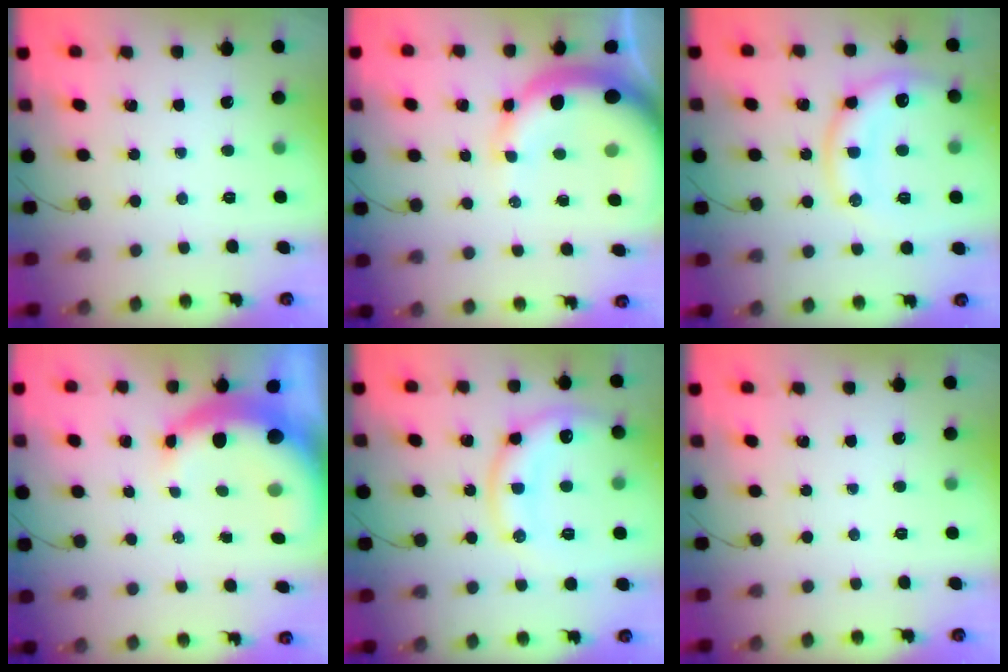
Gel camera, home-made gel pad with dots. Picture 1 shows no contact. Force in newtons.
{"total": 13.4, "press": 13.2, "slide": 2.8}
{"total": 16.3, "press": 16.2, "slide": 1.7}
{"total": 10.0, "press": 9.9, "slide": 1.8}
{"total": 16.3, "press": 16.2, "slide": 1.7}
{"total": 0.0}